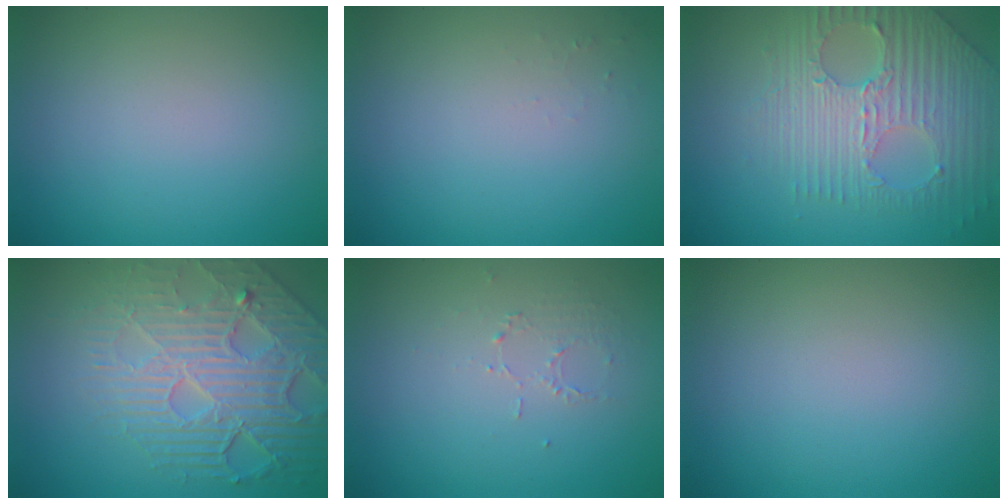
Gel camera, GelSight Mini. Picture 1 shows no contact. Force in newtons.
{"total": 0.5, "press": 0.5, "slide": 0.1}
{"total": 7.6, "press": 5.1, "slide": 5.6}
{"total": 7.0, "press": 5.5, "slide": 4.4}
{"total": 1.0, "press": 0.5, "slide": 0.9}
{"total": 0.0}